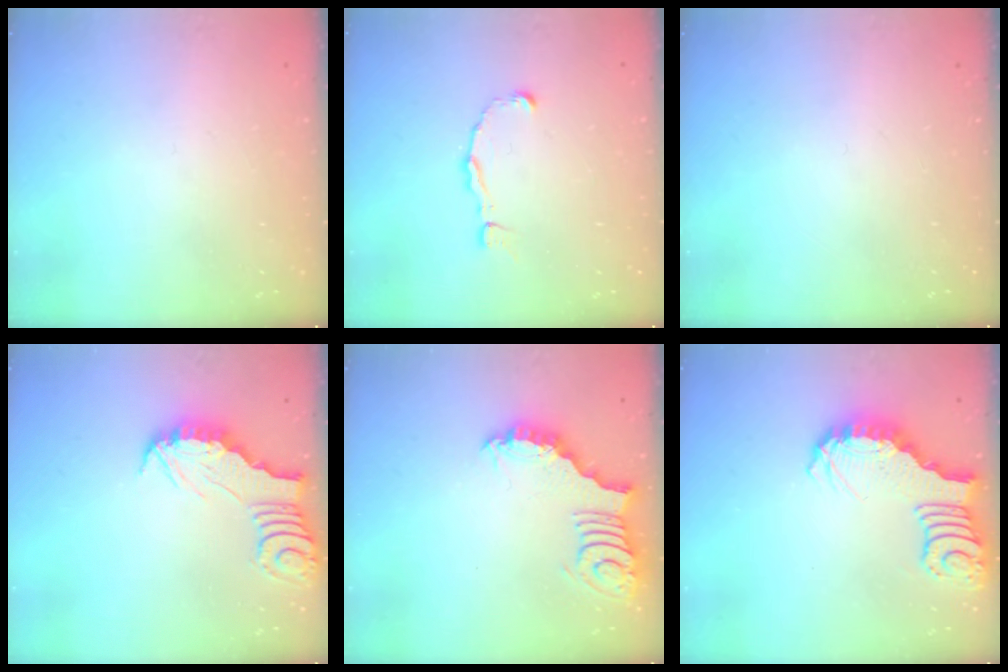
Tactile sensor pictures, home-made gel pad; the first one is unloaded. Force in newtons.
{"total": 2.6, "press": 2.6, "slide": 0.2}
{"total": 0.0}
{"total": 2.9, "press": 2.9, "slide": 0.2}
{"total": 3.0, "press": 3.0, "slide": 0.2}
{"total": 3.5, "press": 3.5, "slide": 0.7}